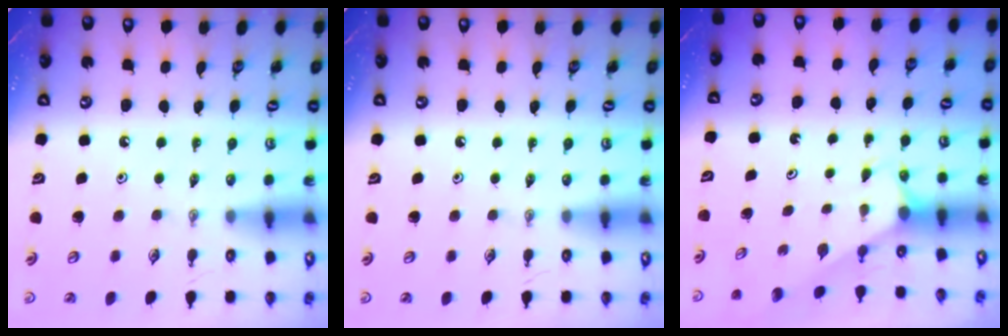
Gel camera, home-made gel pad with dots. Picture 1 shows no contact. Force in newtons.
{"total": 0.0}
{"total": 4.2, "press": 4.2, "slide": 0.3}